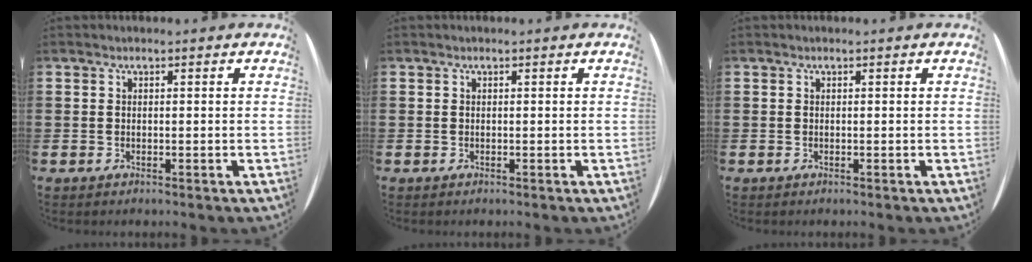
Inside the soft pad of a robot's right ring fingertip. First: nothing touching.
{"total": 0.0}
{"total": 0.0}